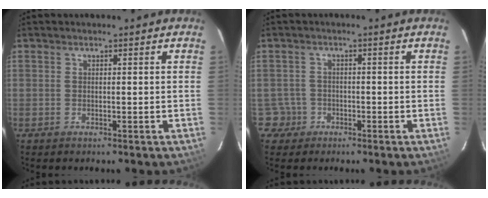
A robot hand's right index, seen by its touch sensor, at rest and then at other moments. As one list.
[{"total": 3.8, "force": [-1.5, 3.4, -0.5], "torque": [0.009, 0.019, -0.024]}]